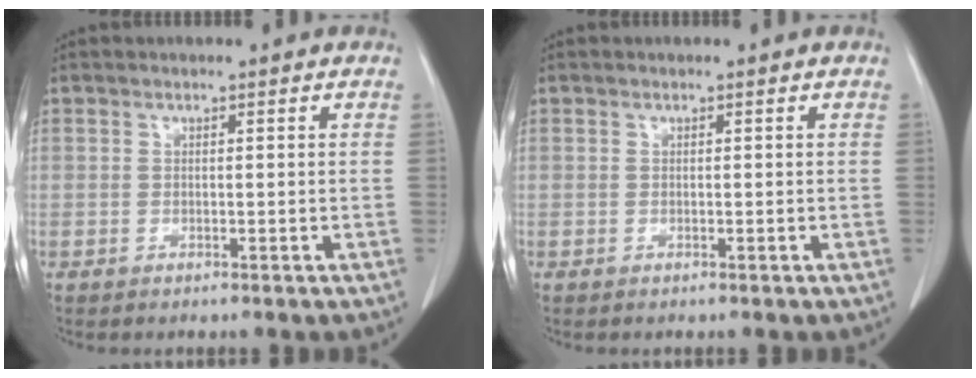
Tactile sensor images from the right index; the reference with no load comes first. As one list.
[{"total": 0.0}]